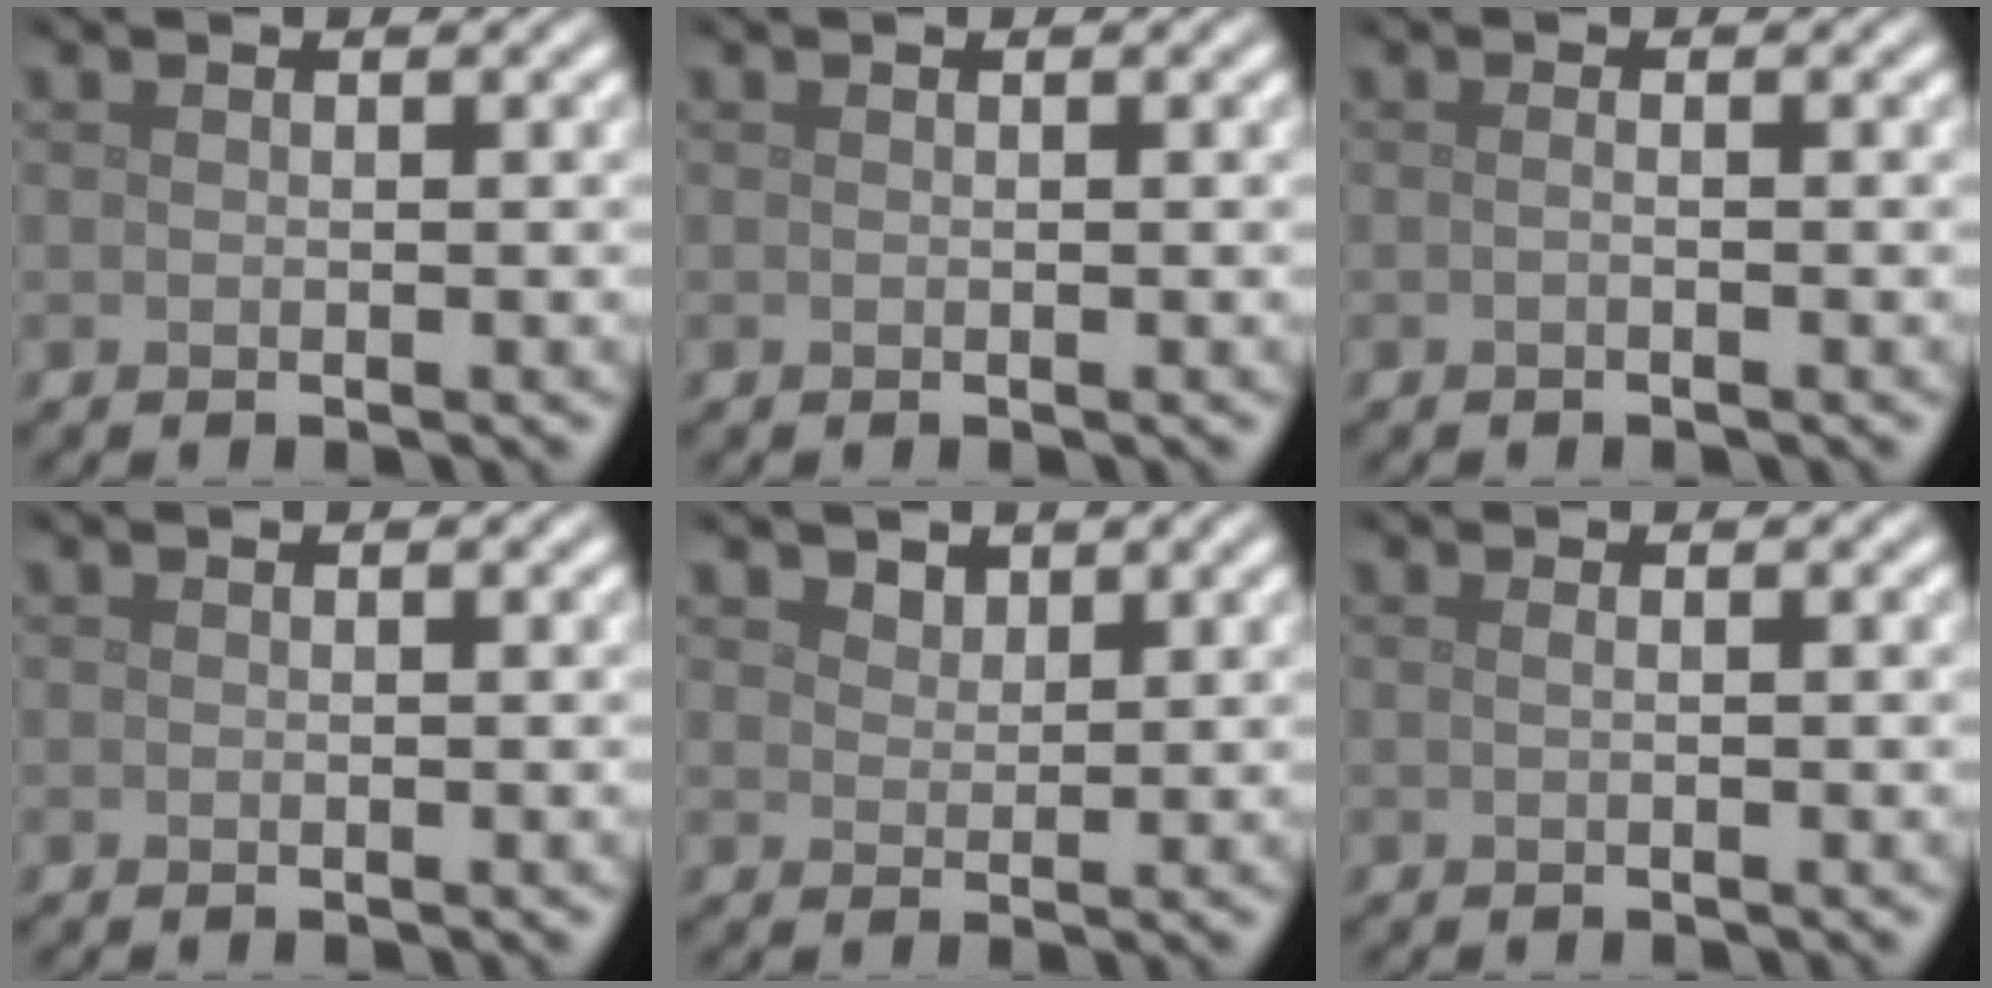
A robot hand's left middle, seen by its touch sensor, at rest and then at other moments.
{"total": 0.0}
{"total": 0.7, "force": [-0.1, 0.3, 0.6], "torque": [-0.009, -0.005, -0.008]}
{"total": 0.0}
{"total": 1.4, "force": [1.1, 0.7, 0.3], "torque": [-0.009, -0.003, 0.020]}
{"total": 0.6, "force": [0.1, 0.3, 0.5], "torque": [-0.006, 0.001, -0.003]}